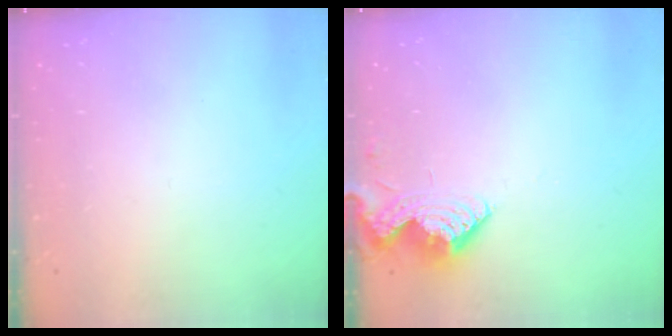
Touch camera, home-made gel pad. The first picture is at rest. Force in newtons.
{"total": 9.3, "press": 9.3, "slide": 0.3}